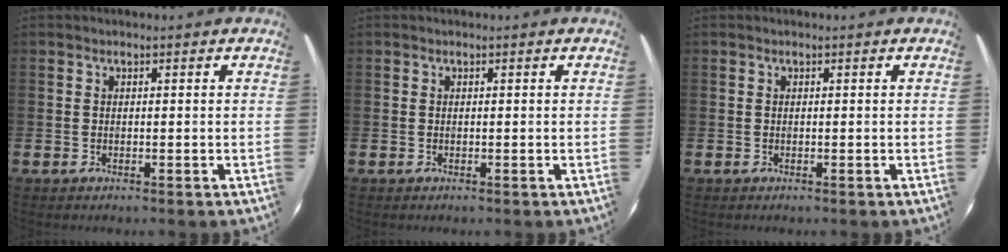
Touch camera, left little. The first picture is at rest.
{"total": 0.0}
{"total": 0.0}